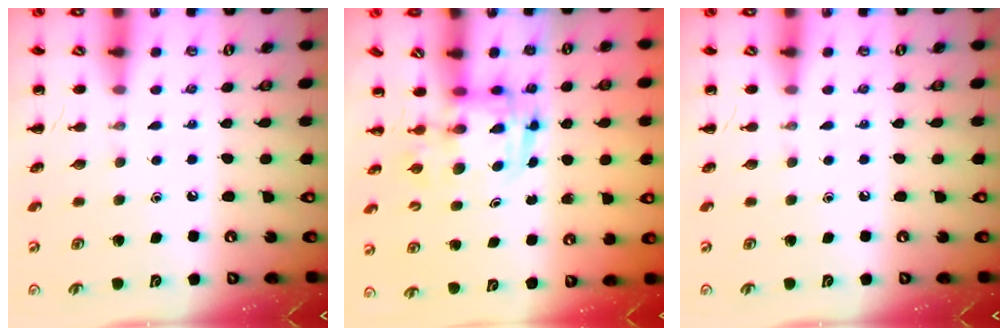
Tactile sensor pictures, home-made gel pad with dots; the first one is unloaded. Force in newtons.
{"total": 3.2, "press": 3.2, "slide": 0.7}
{"total": 0.0}